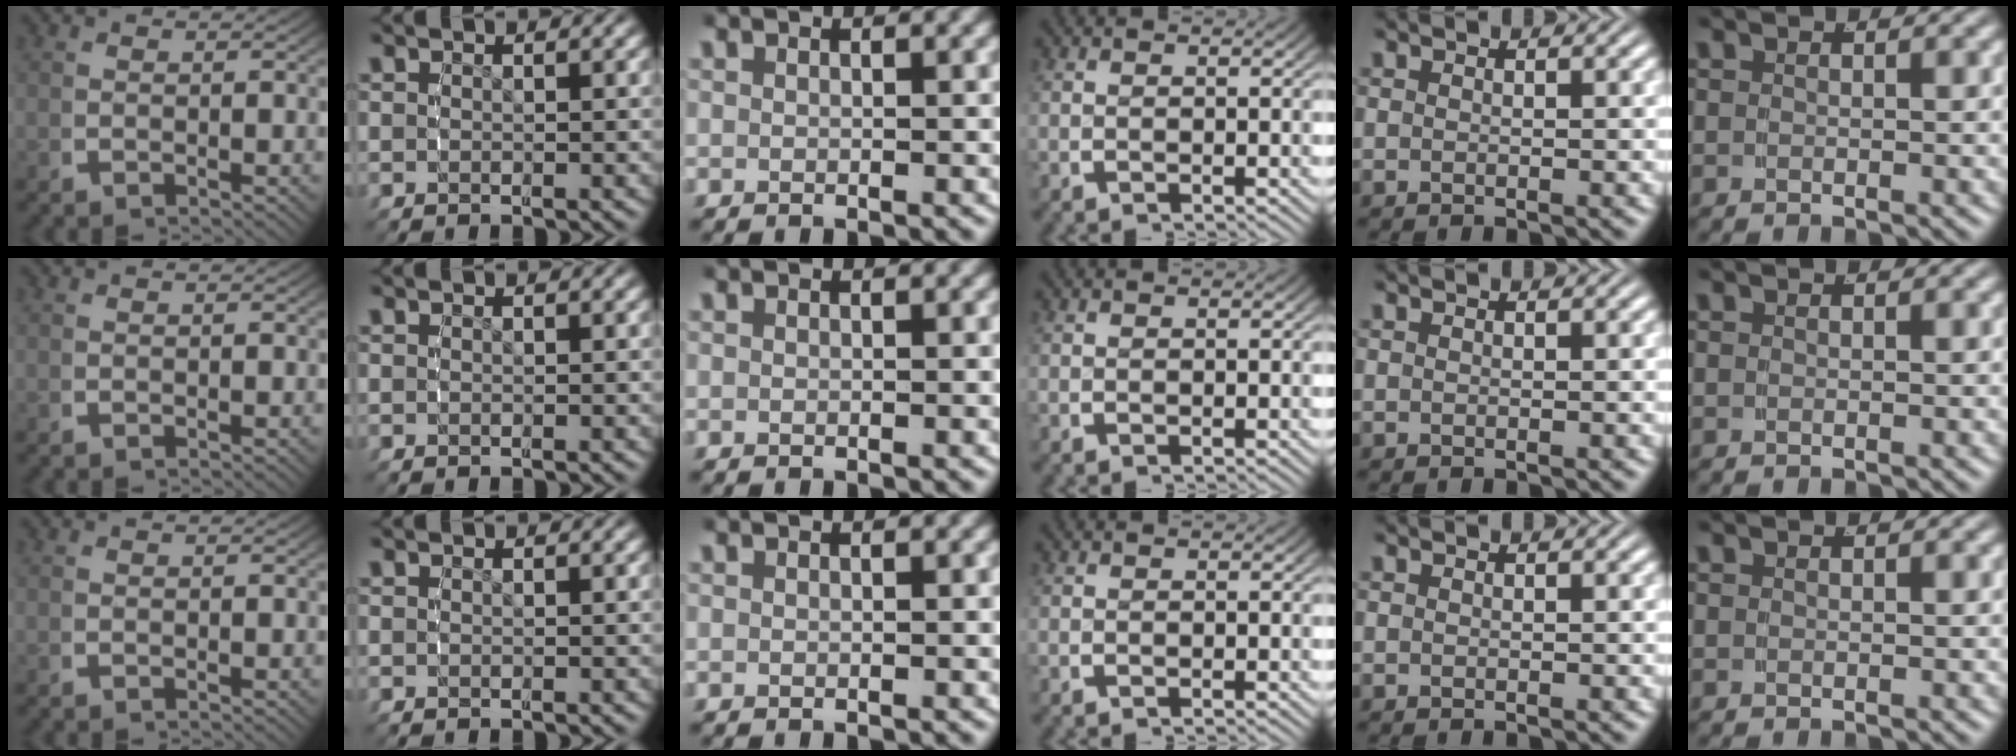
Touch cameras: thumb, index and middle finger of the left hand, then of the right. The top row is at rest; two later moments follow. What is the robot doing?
{"motion": "reach", "object": "coat"}